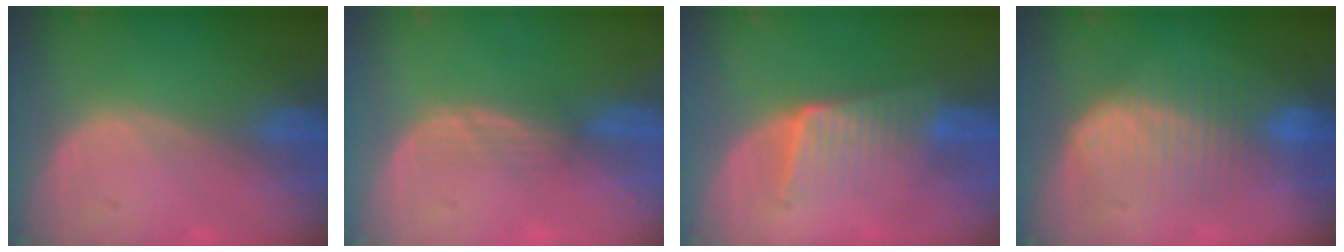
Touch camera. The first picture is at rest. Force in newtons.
{"total": 2.1, "press": 2.1, "slide": 0.2}
{"total": 6.7, "press": 5.9, "slide": 3.2}
{"total": 7.3, "press": 7.3, "slide": 0.1}